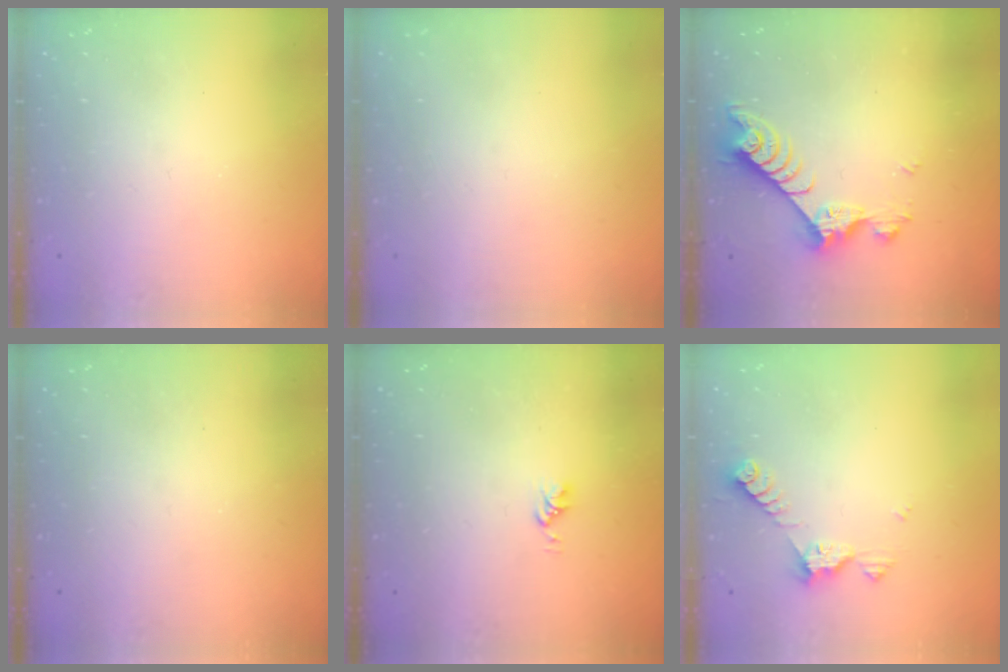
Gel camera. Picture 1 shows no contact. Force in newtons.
{"total": 0.0}
{"total": 7.0, "press": 7.0, "slide": 0.5}
{"total": 0.0}
{"total": 3.0, "press": 3.0, "slide": 0.4}
{"total": 6.7, "press": 6.7, "slide": 0.4}